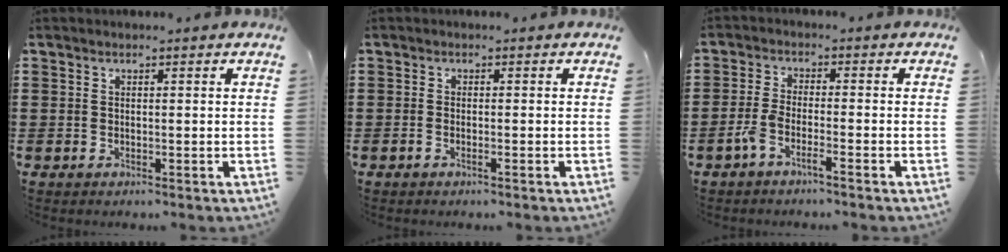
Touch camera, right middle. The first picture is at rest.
{"total": 0.7, "force": [-0.5, 0.0, 0.5], "torque": [-0.012, -0.003, -0.009]}
{"total": 3.4, "force": [-2.3, 0.4, 2.5], "torque": [-0.064, -0.003, -0.049]}